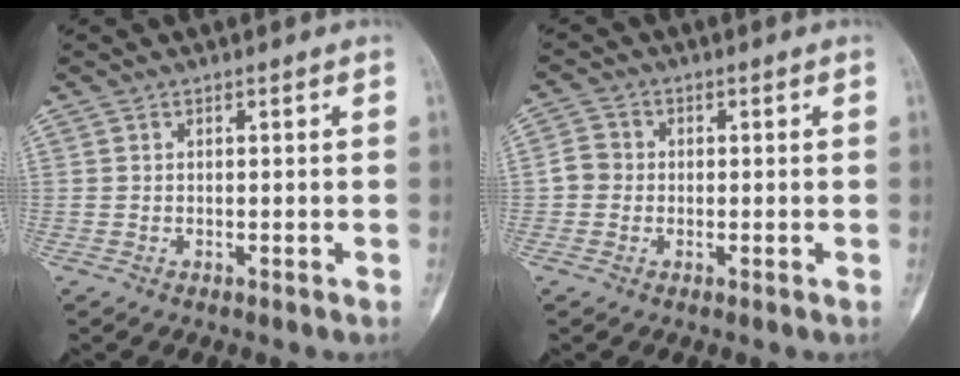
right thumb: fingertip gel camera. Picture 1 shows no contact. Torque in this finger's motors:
{"motor_torque": [-0.01, -0.30, 0.35, -0.10, -0.07]}